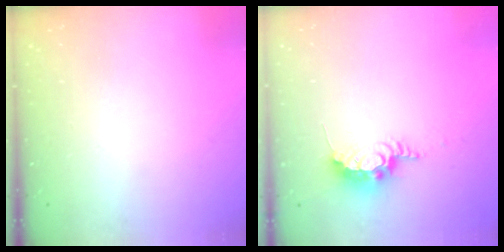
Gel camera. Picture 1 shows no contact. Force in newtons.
{"total": 8.7, "press": 8.7, "slide": 0.9}